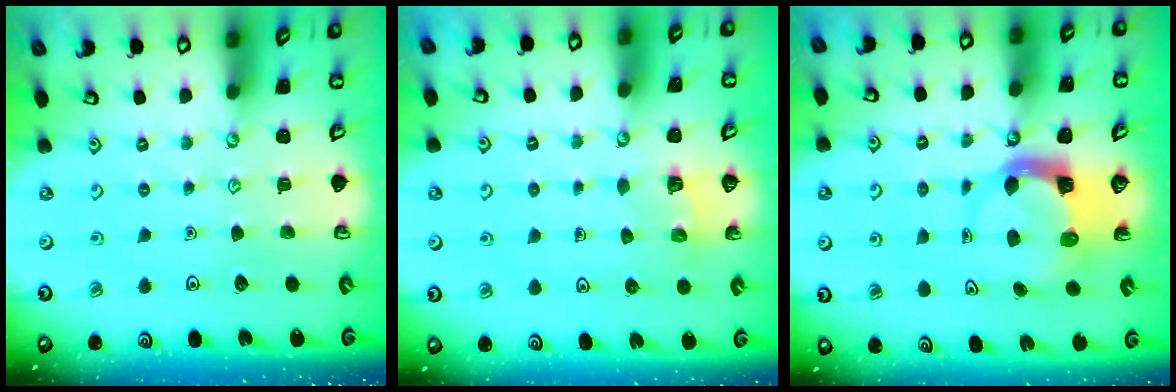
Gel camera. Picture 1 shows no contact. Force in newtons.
{"total": 3.7, "press": 3.6, "slide": 0.2}
{"total": 3.8, "press": 3.7, "slide": 0.6}